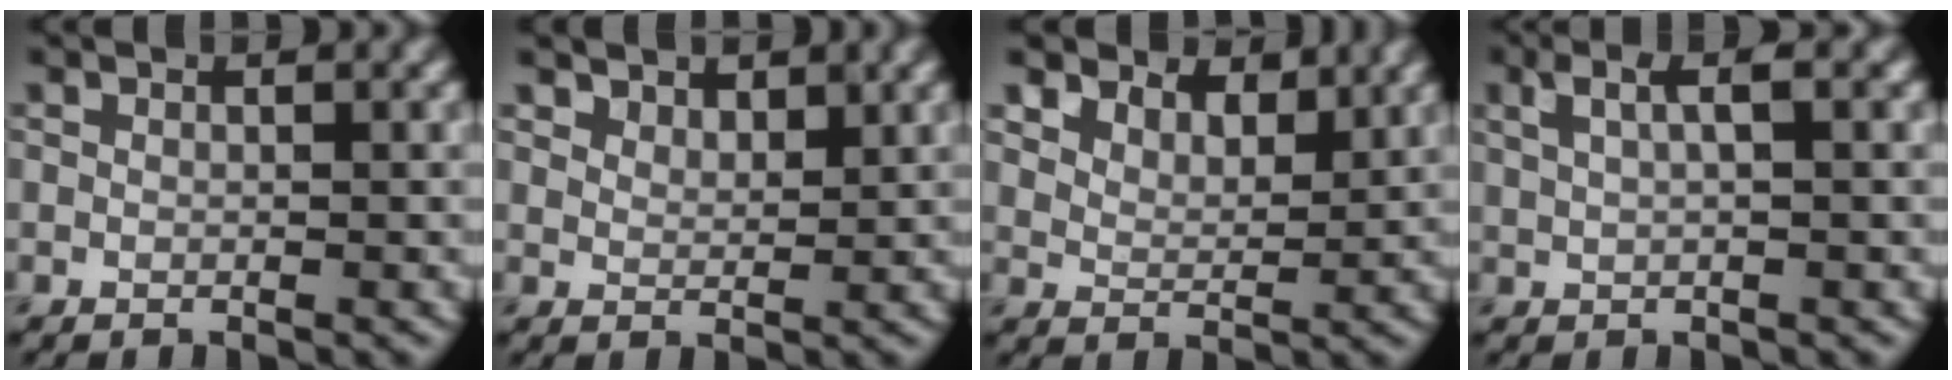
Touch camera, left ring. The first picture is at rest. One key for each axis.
{"total": 2.8, "fx": 2.3, "fy": 1.3, "fz": 0.8, "tx": -0.019, "ty": -0.014, "tz": 0.049}
{"total": 7.1, "fx": 5.6, "fy": 3.3, "fz": 2.7, "tx": -0.067, "ty": -0.004, "tz": 0.092}
{"total": 3.0, "fx": 1.3, "fy": 0.8, "fz": 2.6, "tx": -0.042, "ty": 0.005, "tz": 0.023}